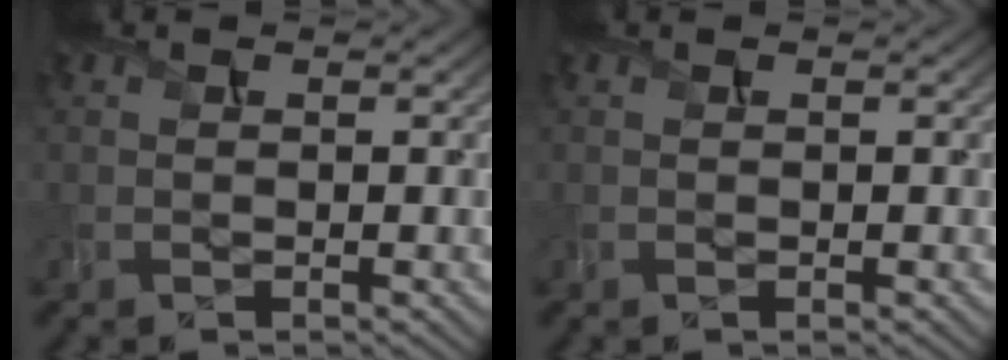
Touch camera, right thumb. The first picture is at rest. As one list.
[{"total": 0.0}]